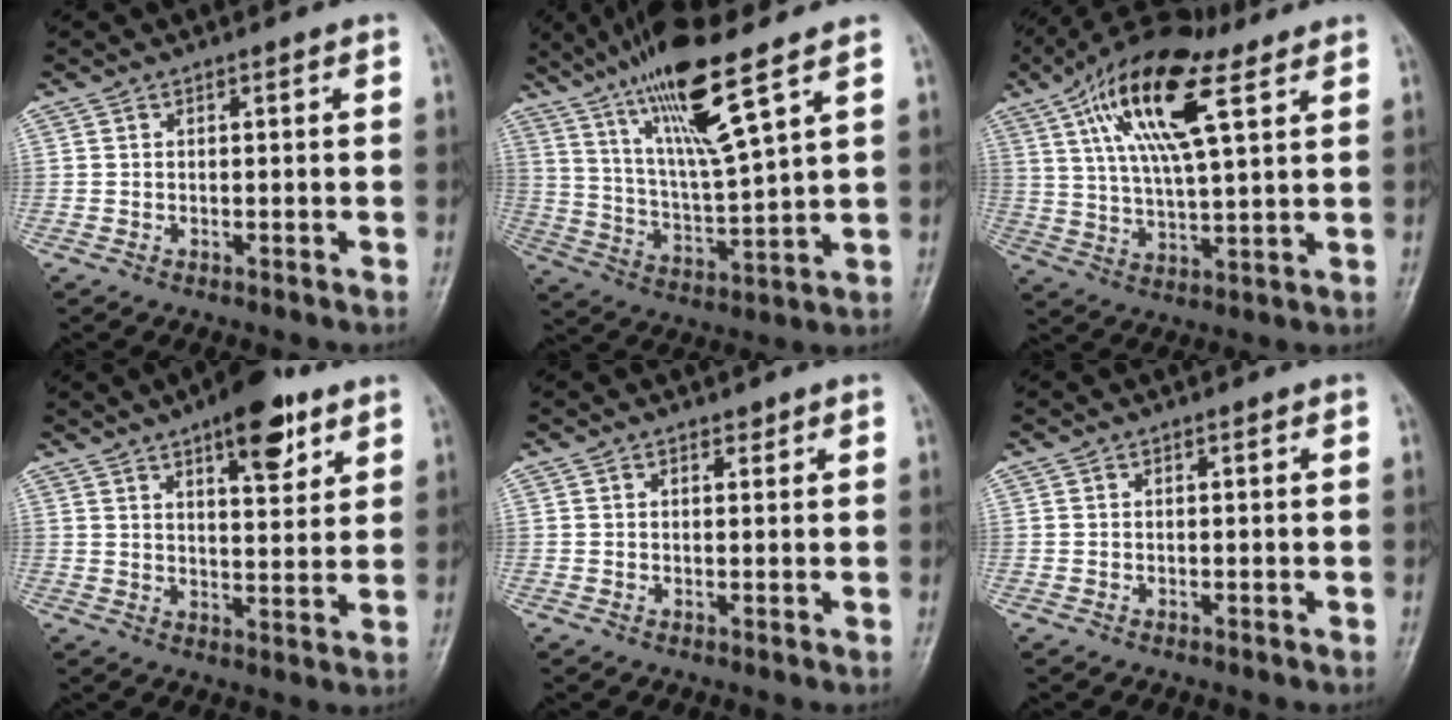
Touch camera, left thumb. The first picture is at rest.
{"total": 17.0, "force": [10.1, 2.7, 13.5], "torque": [-0.246, -0.045, 0.193]}
{"total": 18.6, "force": [8.8, 6.4, 15.1], "torque": [-0.260, -0.011, 0.152]}
{"total": 11.4, "force": [6.6, 4.4, 8.2], "torque": [-0.090, -0.031, 0.094]}
{"total": 1.0, "force": [0.7, 0.6, 0.3], "torque": [0.003, -0.005, 0.008]}
{"total": 0.0}